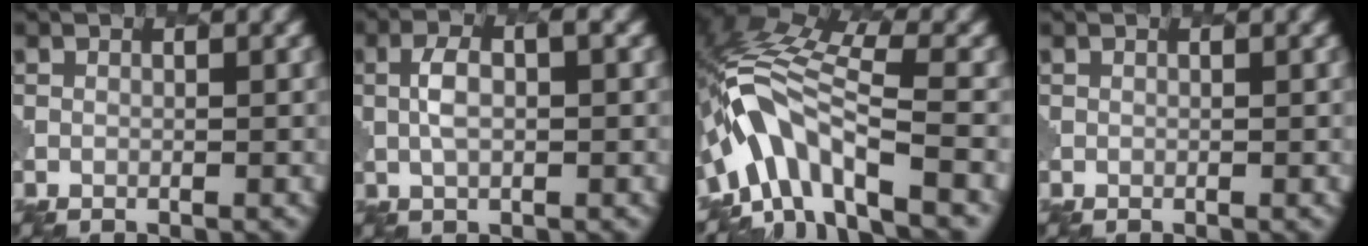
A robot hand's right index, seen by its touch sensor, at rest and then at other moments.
{"total": 2.5, "force": [0.4, 1.0, 2.2], "torque": [-0.050, 0.002, 0.009]}
{"total": 9.8, "force": [-4.6, 3.5, 8.0], "torque": [-0.140, 0.013, -0.090]}
{"total": 0.0}